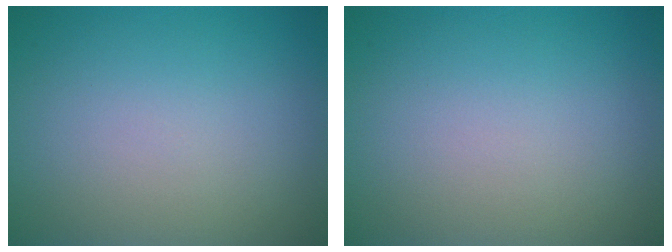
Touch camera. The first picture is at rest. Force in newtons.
{"total": 0.0}